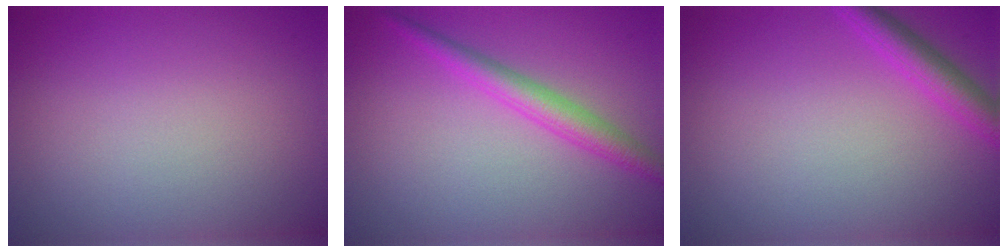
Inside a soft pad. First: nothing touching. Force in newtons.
{"total": 2.9, "press": 2.9, "slide": 0.1}
{"total": 2.7, "press": 2.7, "slide": 0.1}